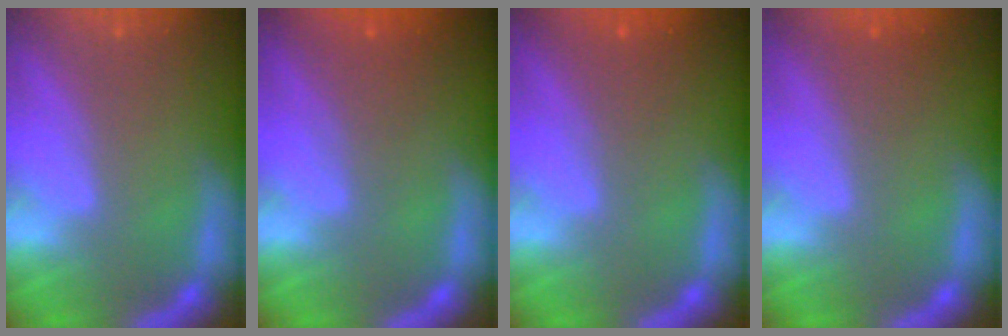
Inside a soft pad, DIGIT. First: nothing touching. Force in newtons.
{"total": 2.4}
{"total": 1.9}
{"total": 1.5}